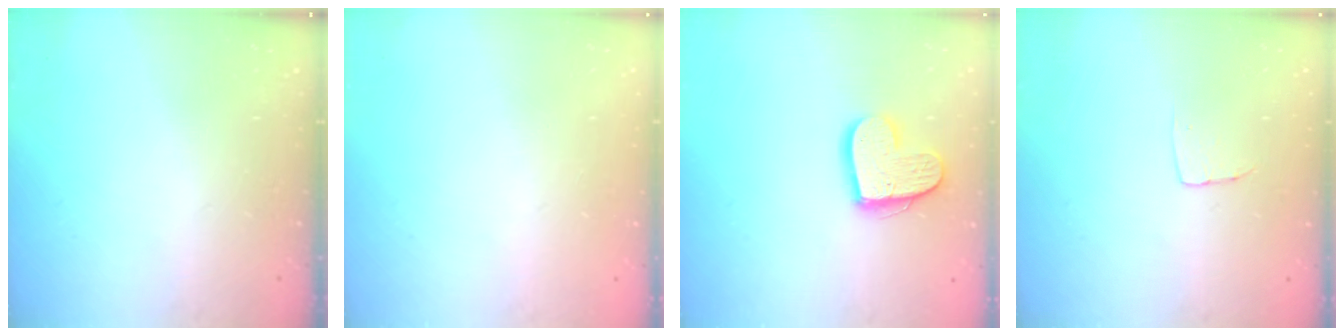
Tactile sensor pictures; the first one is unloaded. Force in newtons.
{"total": 0.0}
{"total": 13.9, "press": 13.9, "slide": 0.8}
{"total": 3.7, "press": 3.7, "slide": 0.2}